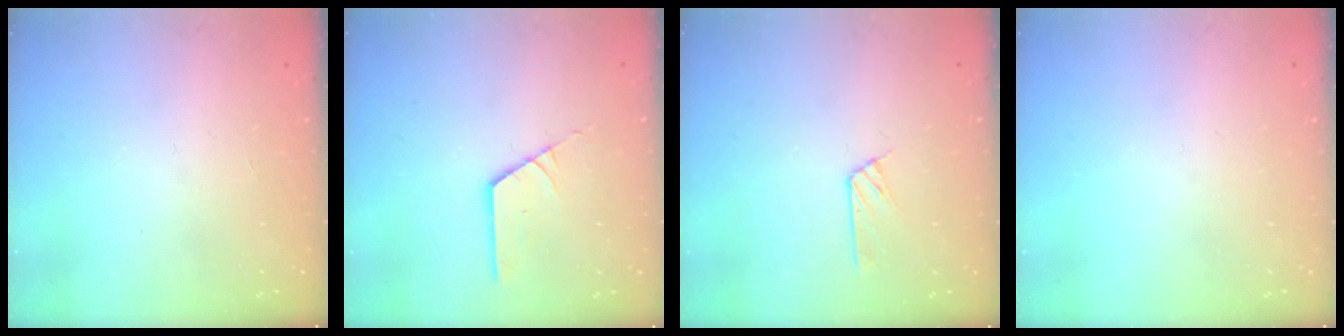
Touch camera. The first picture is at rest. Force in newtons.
{"total": 2.7, "press": 2.7, "slide": 0.1}
{"total": 6.1, "press": 6.1, "slide": 0.7}
{"total": 0.0}